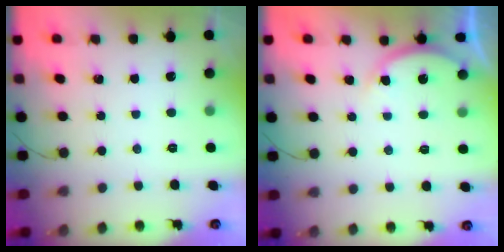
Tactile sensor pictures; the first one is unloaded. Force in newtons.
{"total": 3.7, "press": 3.6, "slide": 0.6}